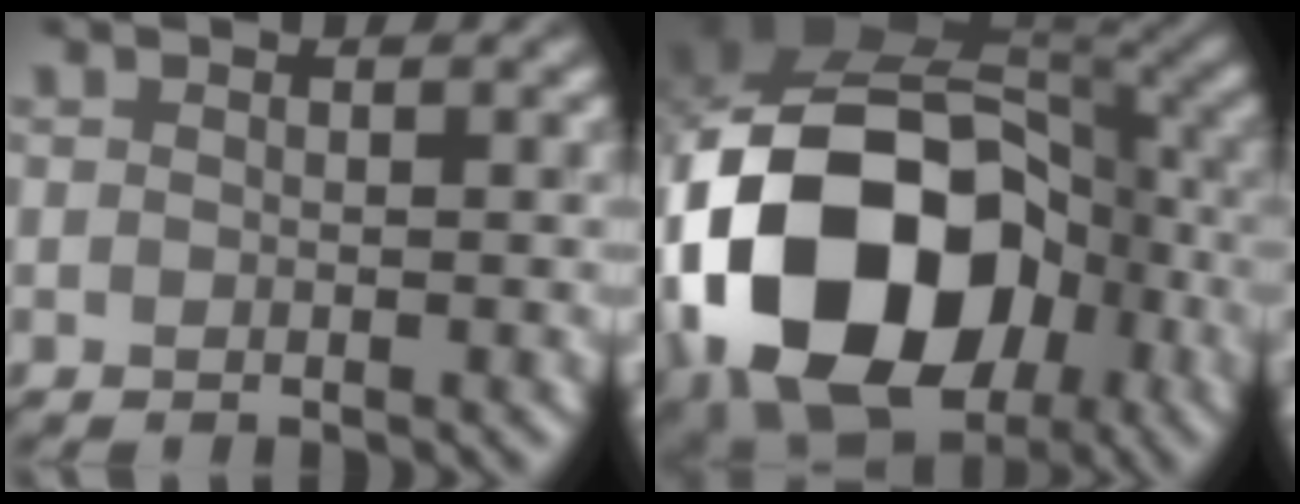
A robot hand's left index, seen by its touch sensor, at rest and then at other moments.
{"total": 19.6, "force": [-4.5, 14.5, 12.3], "torque": [-0.234, -0.035, -0.054]}